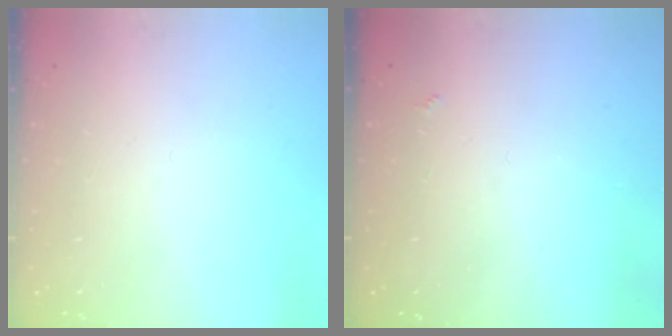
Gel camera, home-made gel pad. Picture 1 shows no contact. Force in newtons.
{"total": 1.4, "press": 1.3, "slide": 0.4}